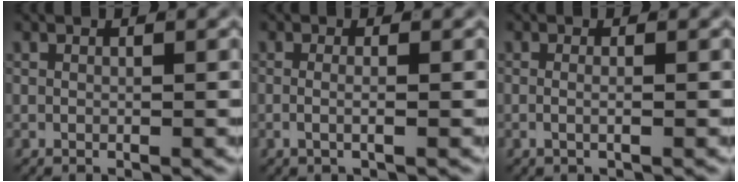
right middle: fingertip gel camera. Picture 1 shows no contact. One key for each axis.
{"total": 1.6, "fx": -0.8, "fy": 0.0, "fz": 1.4, "tx": -0.036, "ty": -0.009, "tz": -0.010}
{"total": 1.2, "fx": -0.6, "fy": -0.1, "fz": 1.0, "tx": -0.027, "ty": -0.008, "tz": -0.008}